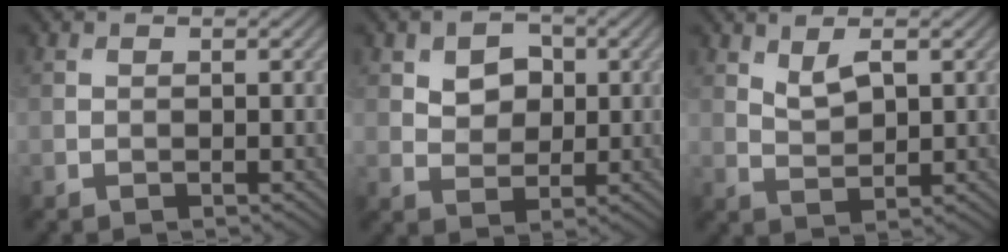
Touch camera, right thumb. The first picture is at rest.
{"total": 4.2, "force": [1.2, 3.1, 2.5], "torque": [-0.048, 0.000, 0.015]}
{"total": 3.2, "force": [1.8, 1.3, 2.3], "torque": [-0.051, -0.005, 0.039]}